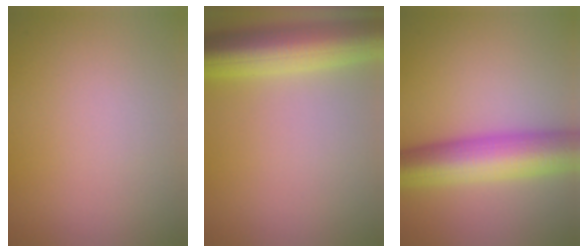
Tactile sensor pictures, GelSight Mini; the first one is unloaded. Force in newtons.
{"total": 8.2, "press": 8.2, "slide": 0.4}
{"total": 9.3, "press": 9.3, "slide": 0.2}